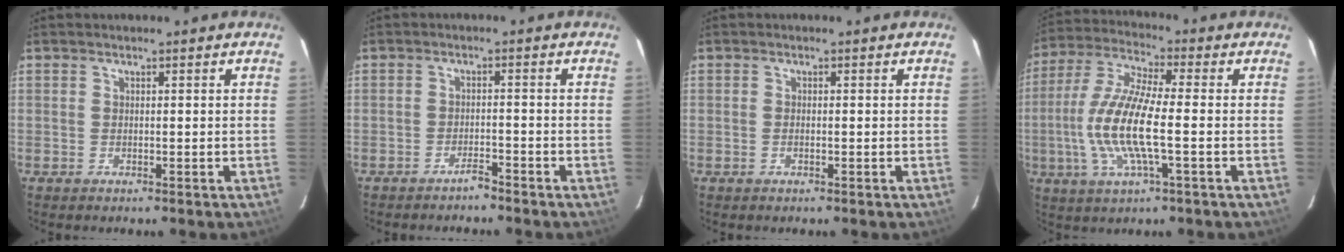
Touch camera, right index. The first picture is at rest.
{"total": 2.0, "force": [-2.0, 0.1, 0.5], "torque": [-0.014, 0.002, -0.030]}
{"total": 0.8, "force": [-0.2, 0.3, 0.7], "torque": [-0.016, 0.001, -0.005]}
{"total": 14.0, "force": [-2.2, 2.7, 13.6], "torque": [-0.280, -0.002, -0.047]}